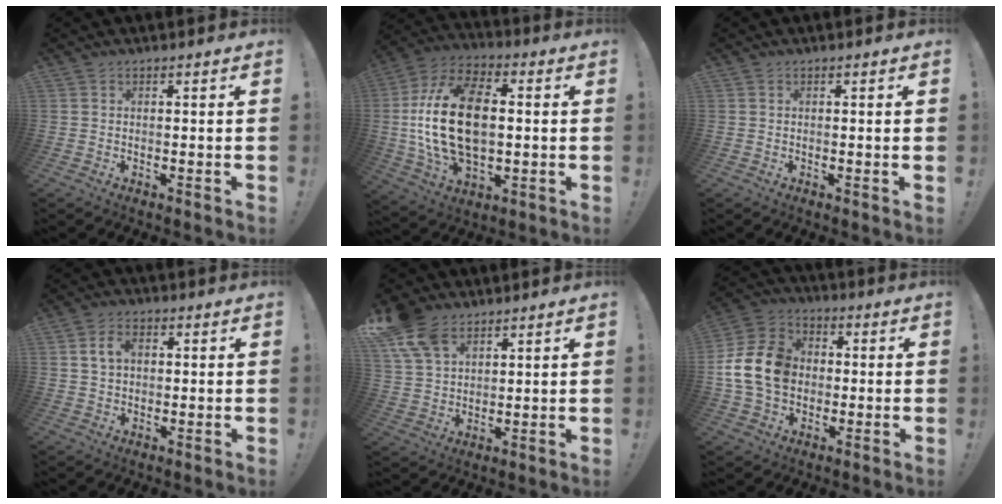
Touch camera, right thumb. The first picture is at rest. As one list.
[{"total": 23.2, "force": [0.6, 14.1, 18.5], "torque": [-0.346, 0.004, 0.012]}, {"total": 0.8, "force": [0.1, -0.4, 0.7], "torque": [-0.009, -0.001, 0.000]}, {"total": 5.7, "force": [1.4, 4.0, 3.8], "torque": [-0.061, 0.007, 0.026]}, {"total": 11.1, "force": [7.2, 6.6, 5.4], "torque": [-0.107, -0.033, 0.141]}, {"total": 16.1, "force": [-0.1, 13.0, 9.4], "torque": [-0.173, 0.021, 0.006]}]